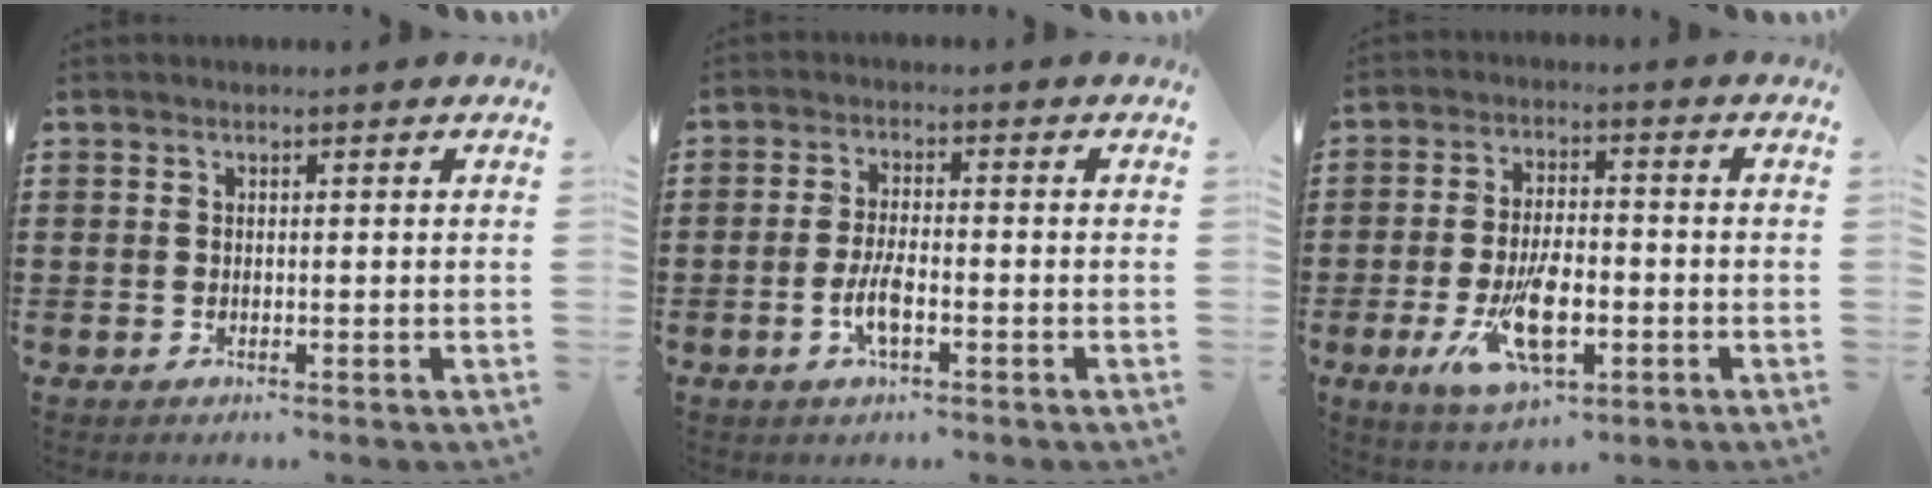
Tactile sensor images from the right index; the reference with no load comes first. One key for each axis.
{"total": 4.1, "fx": -1.5, "fy": 1.1, "fz": 3.7, "tx": -0.084, "ty": -0.006, "tz": -0.032}
{"total": 10.4, "fx": -3.3, "fy": 4.5, "fz": 8.8, "tx": -0.169, "ty": -0.018, "tz": -0.059}